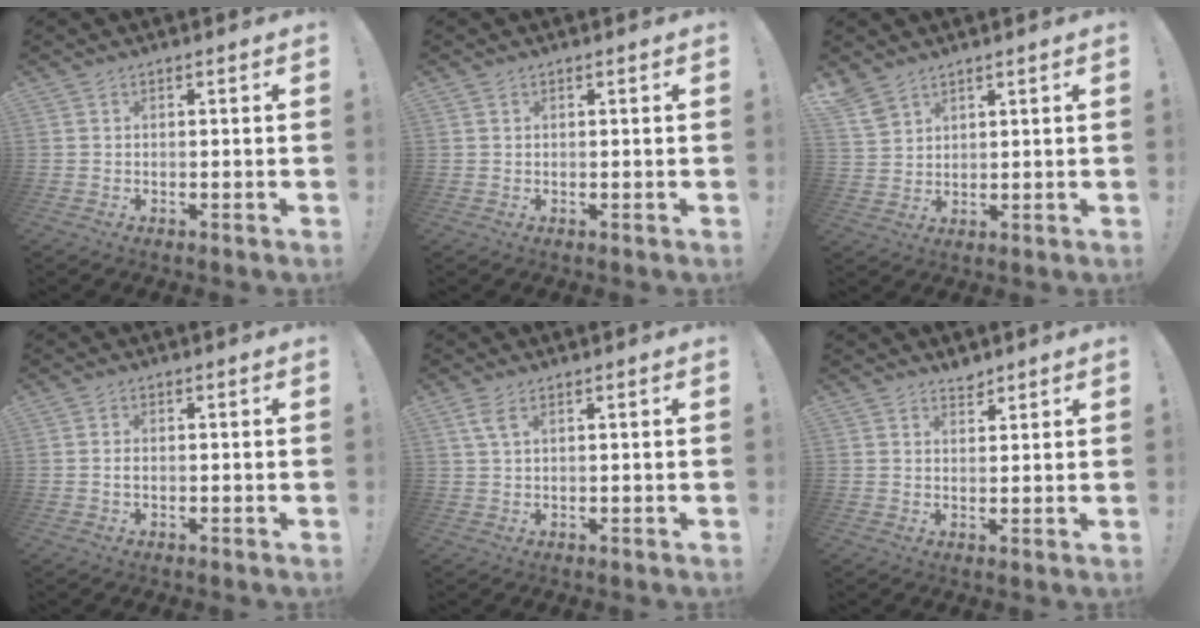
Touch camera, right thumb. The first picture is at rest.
{"total": 0.5, "force": [0.3, 0.4, 0.2], "torque": [-0.001, 0.000, 0.006]}
{"total": 5.7, "force": [4.5, 2.8, 2.1], "torque": [-0.043, -0.023, 0.089]}
{"total": 0.9, "force": [-0.2, 0.5, 0.7], "torque": [-0.019, 0.004, -0.004]}
{"total": 3.3, "force": [1.5, 1.1, 2.7], "torque": [-0.062, 0.004, 0.029]}
{"total": 2.7, "force": [2.5, 0.8, 0.5], "torque": [0.017, -0.023, 0.041]}